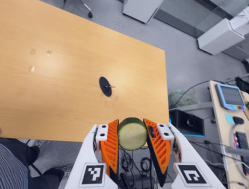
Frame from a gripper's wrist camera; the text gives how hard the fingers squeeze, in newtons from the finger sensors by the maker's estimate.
{"total": 11.1, "left": 10.6, "right": 11.5}